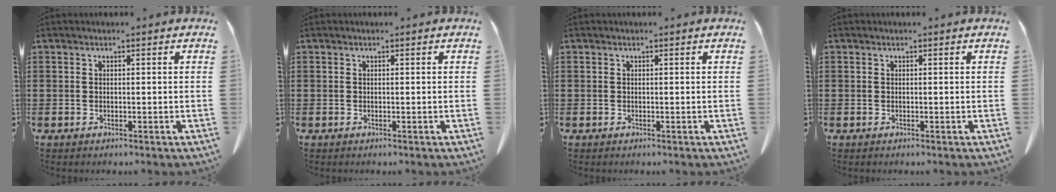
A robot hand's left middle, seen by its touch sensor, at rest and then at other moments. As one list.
[{"total": 0.0}, {"total": 0.0}, {"total": 0.0}]